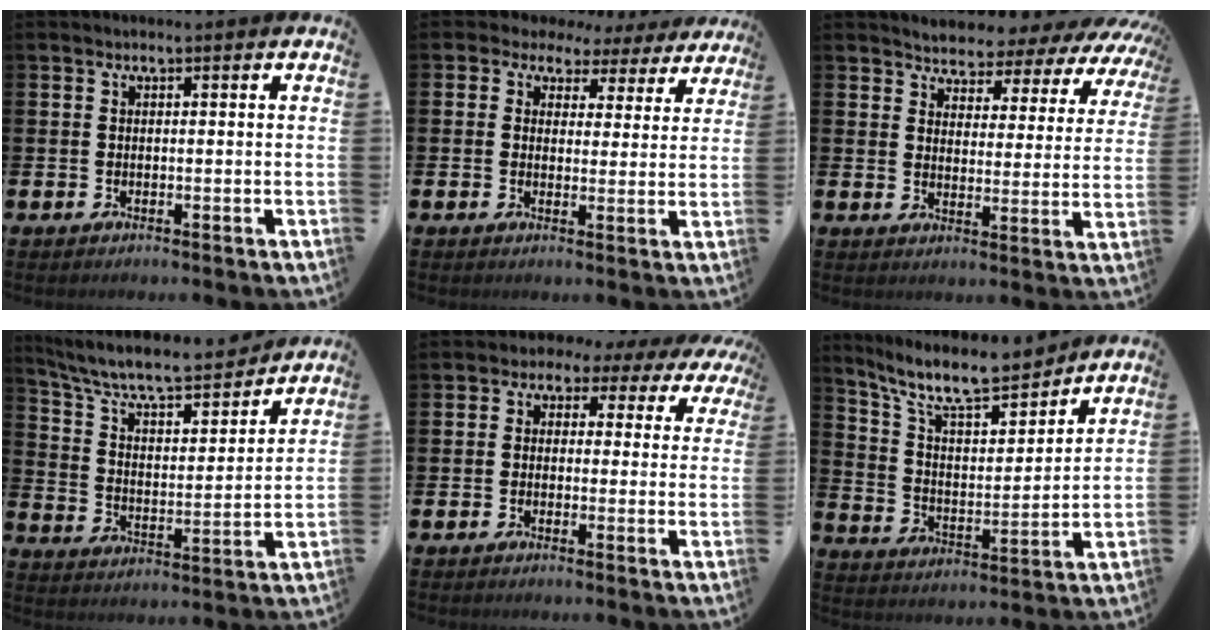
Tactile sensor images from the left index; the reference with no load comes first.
{"total": 3.4, "force": [2.3, 2.4, 0.2], "torque": [-0.017, -0.019, 0.034]}
{"total": 3.8, "force": [3.7, 1.0, -0.2], "torque": [-0.013, -0.039, 0.056]}
{"total": 8.0, "force": [7.3, 1.7, 2.9], "torque": [-0.095, -0.050, 0.123]}
{"total": 1.9, "force": [-0.2, 1.8, 0.6], "torque": [-0.016, -0.002, -0.015]}
{"total": 7.1, "force": [6.6, 0.4, 2.5], "torque": [-0.074, -0.033, 0.120]}